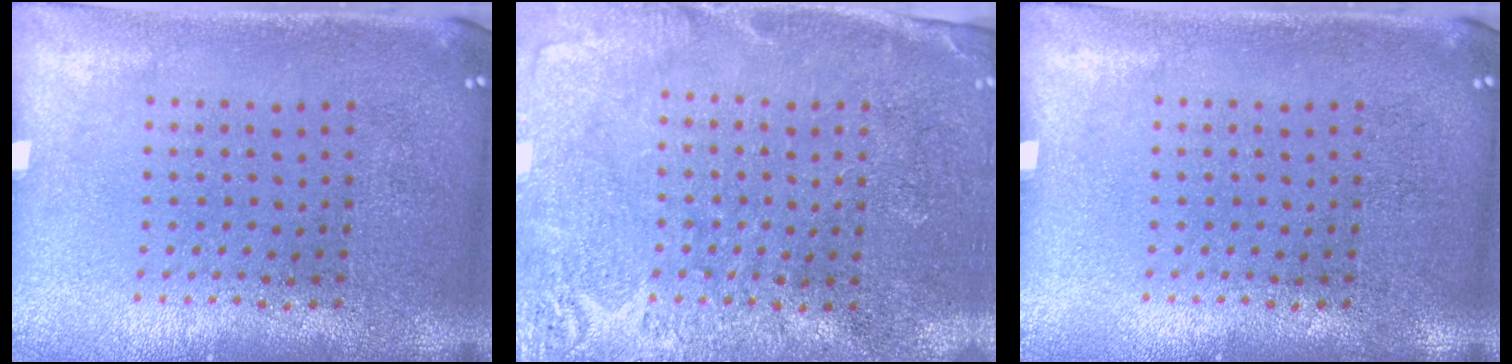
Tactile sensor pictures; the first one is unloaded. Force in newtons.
{"total": 2.8, "press": 2.7, "slide": 0.5}
{"total": 0.0}